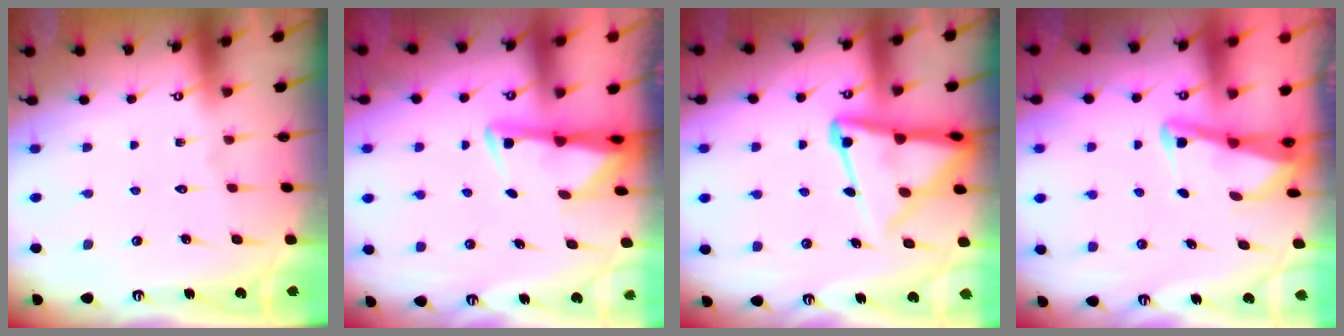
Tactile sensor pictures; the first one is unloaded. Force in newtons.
{"total": 2.9, "press": 2.8, "slide": 0.6}
{"total": 11.8, "press": 11.7, "slide": 1.1}
{"total": 3.0, "press": 3.0, "slide": 0.4}